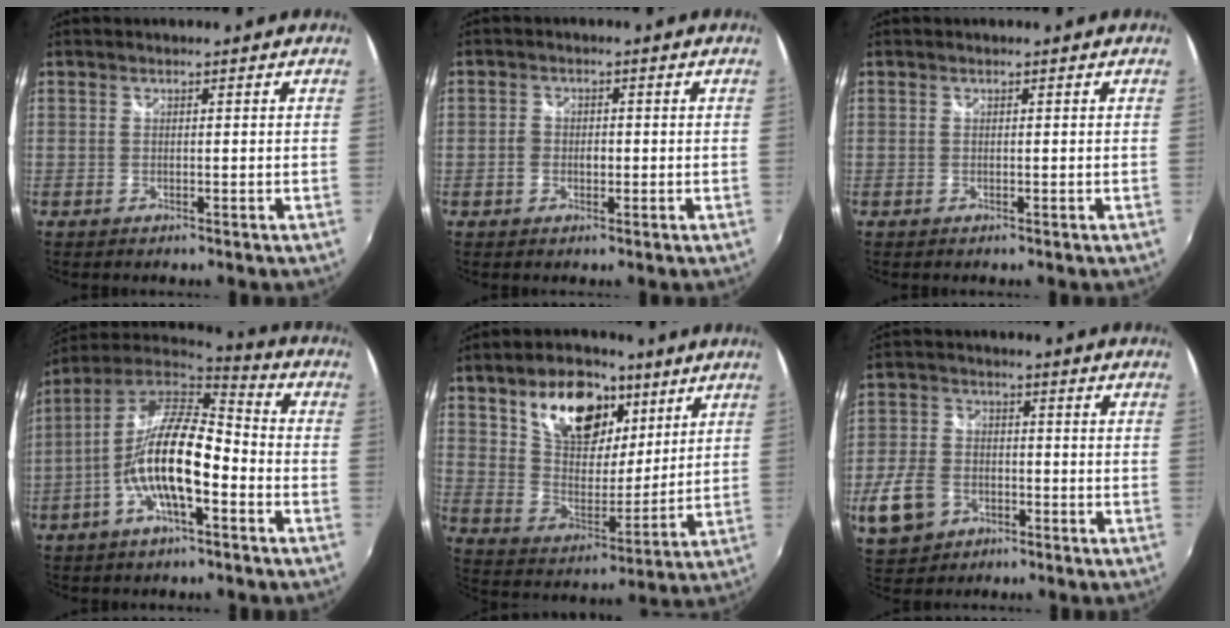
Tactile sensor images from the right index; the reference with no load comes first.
{"total": 2.4, "force": [-0.6, 2.0, 1.1], "torque": [-0.020, 0.004, -0.013]}
{"total": 0.0}
{"total": 15.7, "force": [-5.0, 5.0, 14.0], "torque": [-0.269, 0.003, -0.101]}
{"total": 17.9, "force": [9.5, 10.3, 11.2], "torque": [-0.195, 0.021, 0.171]}
{"total": 10.1, "force": [-4.3, 7.5, 5.3], "torque": [-0.136, 0.004, -0.074]}